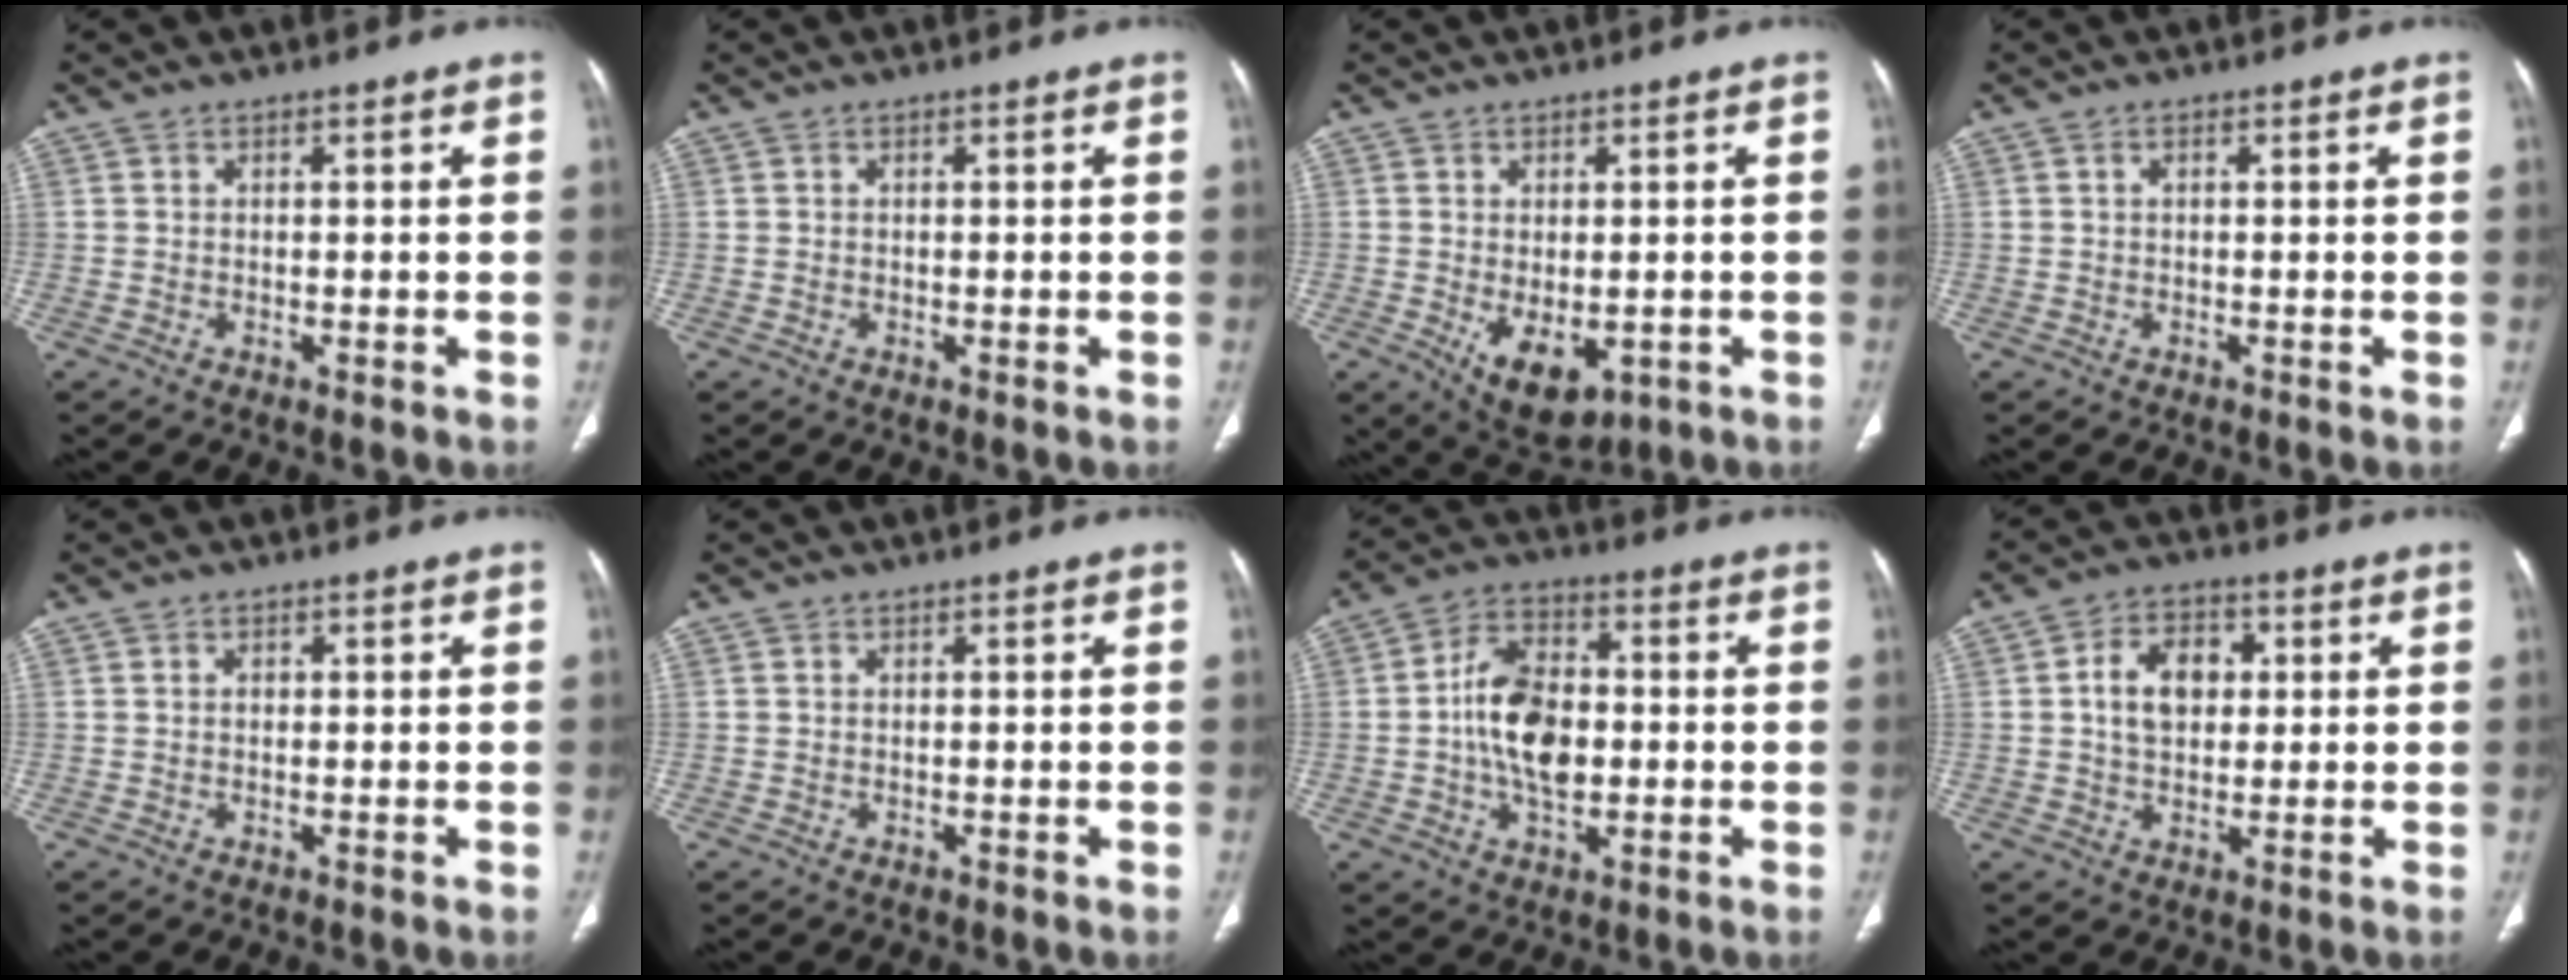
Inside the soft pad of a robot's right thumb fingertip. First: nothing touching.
{"total": 0.0}
{"total": 8.2, "force": [-2.1, 4.7, 6.4], "torque": [-0.085, -0.011, -0.014]}
{"total": 0.6, "force": [0.2, 0.3, 0.6], "torque": [-0.009, 0.000, 0.000]}
{"total": 0.8, "force": [0.2, 0.7, 0.5], "torque": [-0.008, 0.002, 0.003]}
{"total": 0.0}
{"total": 12.5, "force": [-0.7, 7.9, 9.7], "torque": [-0.152, 0.017, -0.017]}
{"total": 8.8, "force": [1.4, 6.3, 6.0], "torque": [-0.078, 0.009, 0.021]}